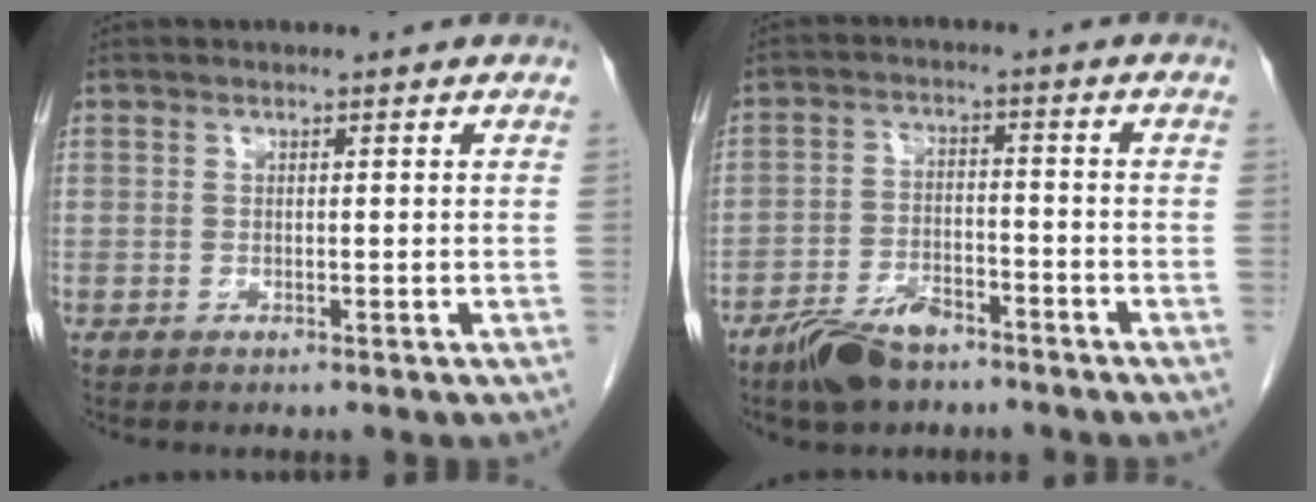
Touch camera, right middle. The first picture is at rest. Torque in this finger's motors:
{"motor_torque": [0.11, -0.07, 0.11, 0.02]}